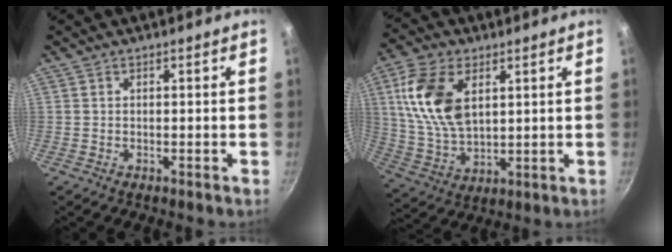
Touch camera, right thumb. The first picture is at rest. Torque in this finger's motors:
{"motor_torque": [-0.50, 1.04, 1.37, 0.24, 0.19]}